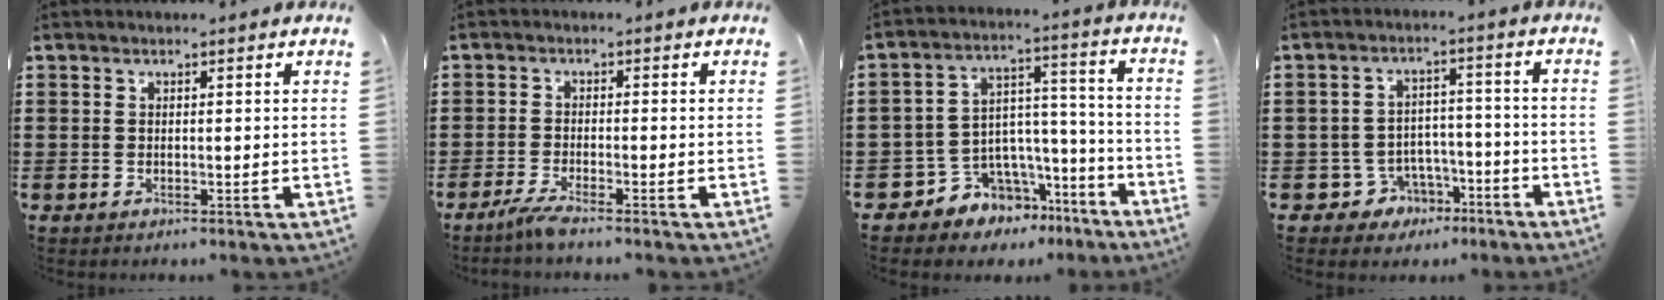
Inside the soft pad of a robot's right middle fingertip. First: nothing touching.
{"total": 2.7, "force": [-1.9, -0.2, 1.9], "torque": [-0.048, -0.009, -0.039]}
{"total": 6.6, "force": [-4.6, 4.6, 0.5], "torque": [-0.028, 0.005, -0.085]}
{"total": 4.8, "force": [-3.3, 3.5, 0.8], "torque": [-0.032, 0.015, -0.067]}